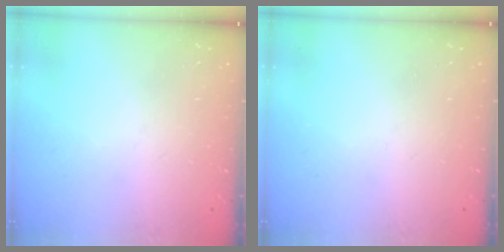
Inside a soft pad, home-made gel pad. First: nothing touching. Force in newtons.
{"total": 0.0}